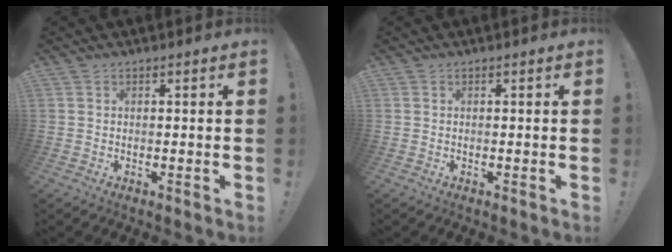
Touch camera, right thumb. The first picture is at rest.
{"total": 0.0}